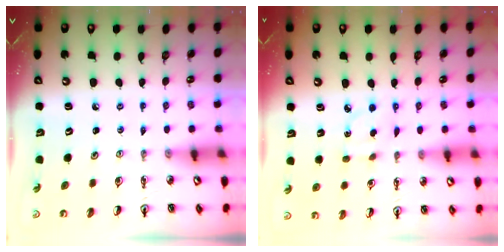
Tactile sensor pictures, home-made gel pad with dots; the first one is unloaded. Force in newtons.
{"total": 2.3, "press": 2.3, "slide": 0.2}